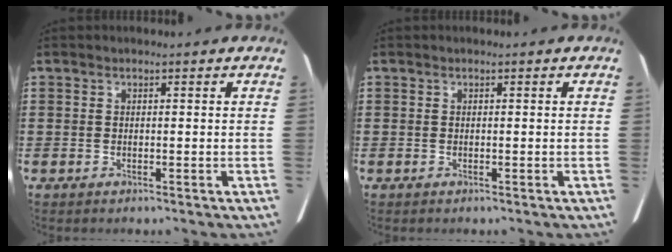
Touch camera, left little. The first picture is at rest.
{"total": 0.0}